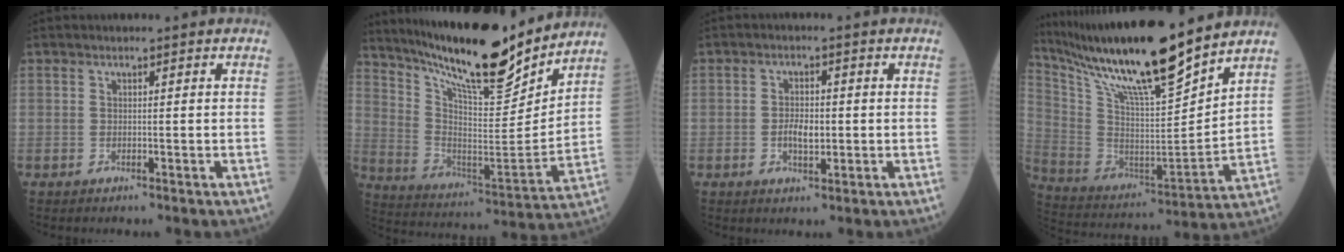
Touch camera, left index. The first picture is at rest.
{"total": 20.9, "force": [17.8, 2.8, 10.5], "torque": [-0.187, -0.019, 0.295]}
{"total": 3.5, "force": [-0.5, 1.5, 3.1], "torque": [-0.059, 0.001, -0.008]}
{"total": 19.0, "force": [15.5, 1.0, 10.9], "torque": [-0.201, 0.003, 0.282]}